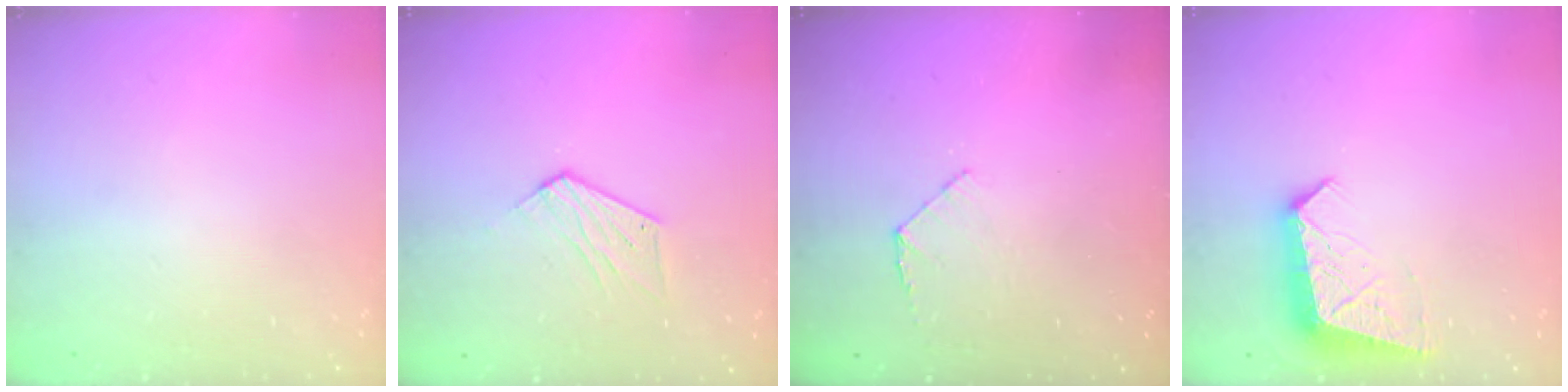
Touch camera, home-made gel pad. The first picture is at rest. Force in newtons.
{"total": 6.6, "press": 6.5, "slide": 0.4}
{"total": 5.6, "press": 5.6, "slide": 0.5}
{"total": 9.5, "press": 9.5, "slide": 0.9}